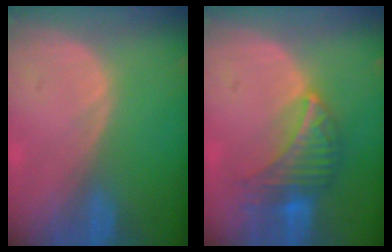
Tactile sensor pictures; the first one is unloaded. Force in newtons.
{"total": 6.8, "press": 6.6, "slide": 1.4}